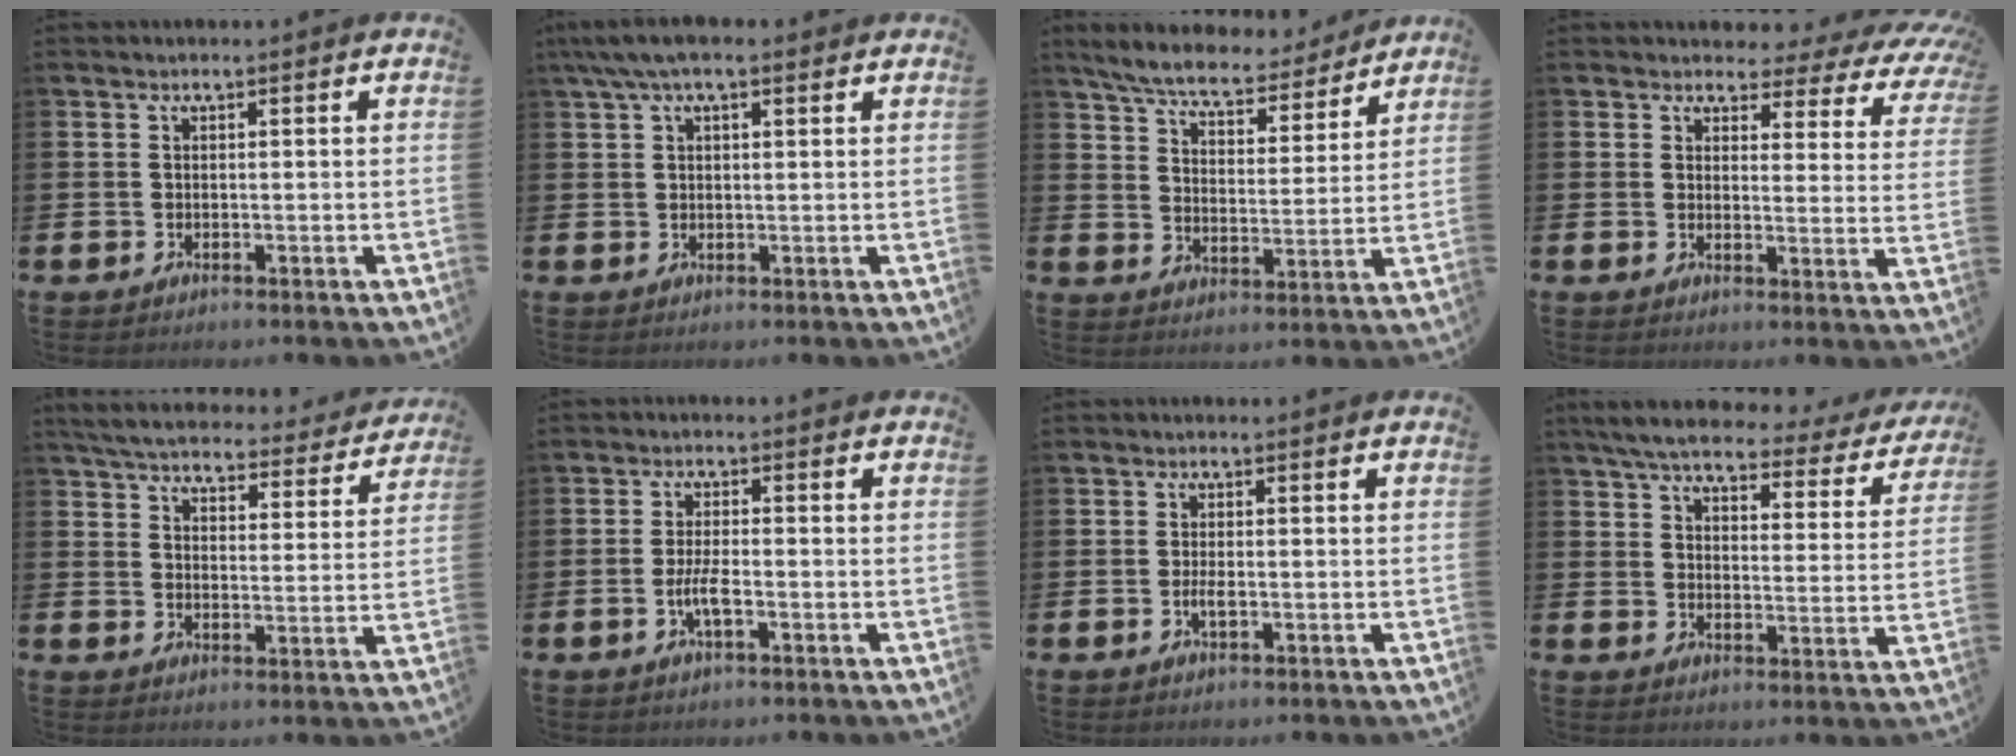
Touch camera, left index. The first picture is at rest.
{"total": 4.3, "force": [2.8, 1.5, 2.8], "torque": [-0.057, 0.005, 0.051]}
{"total": 7.3, "force": [6.8, 1.3, 2.2], "torque": [-0.070, -0.043, 0.116]}
{"total": 2.9, "force": [2.2, 1.7, 0.8], "torque": [-0.021, -0.025, 0.028]}
{"total": 5.5, "force": [5.2, 1.0, 1.4], "torque": [-0.048, -0.036, 0.086]}
{"total": 3.2, "force": [-1.0, 0.9, 3.0], "torque": [-0.059, 0.000, -0.021]}
{"total": 1.6, "force": [-0.3, 0.6, 1.5], "torque": [-0.027, 0.000, -0.006]}
{"total": 5.6, "force": [4.8, 1.3, 2.4], "torque": [-0.068, -0.030, 0.077]}